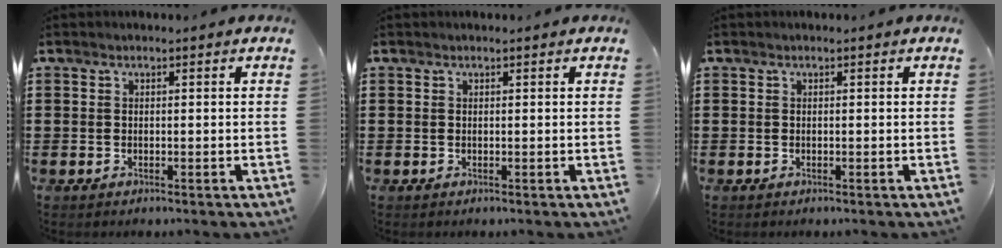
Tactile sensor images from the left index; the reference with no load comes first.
{"total": 0.0}
{"total": 0.0}